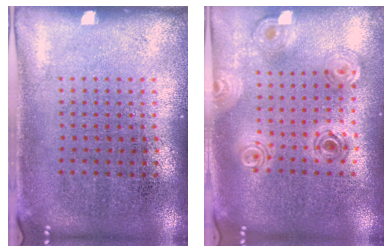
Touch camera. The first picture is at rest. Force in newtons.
{"total": 1.0, "press": 1.0, "slide": 0.2}